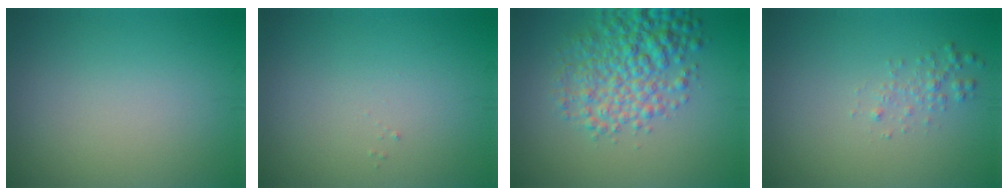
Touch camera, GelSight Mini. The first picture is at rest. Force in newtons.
{"total": 0.0}
{"total": 5.9, "press": 5.9, "slide": 0.1}
{"total": 1.3, "press": 1.3, "slide": 0.0}